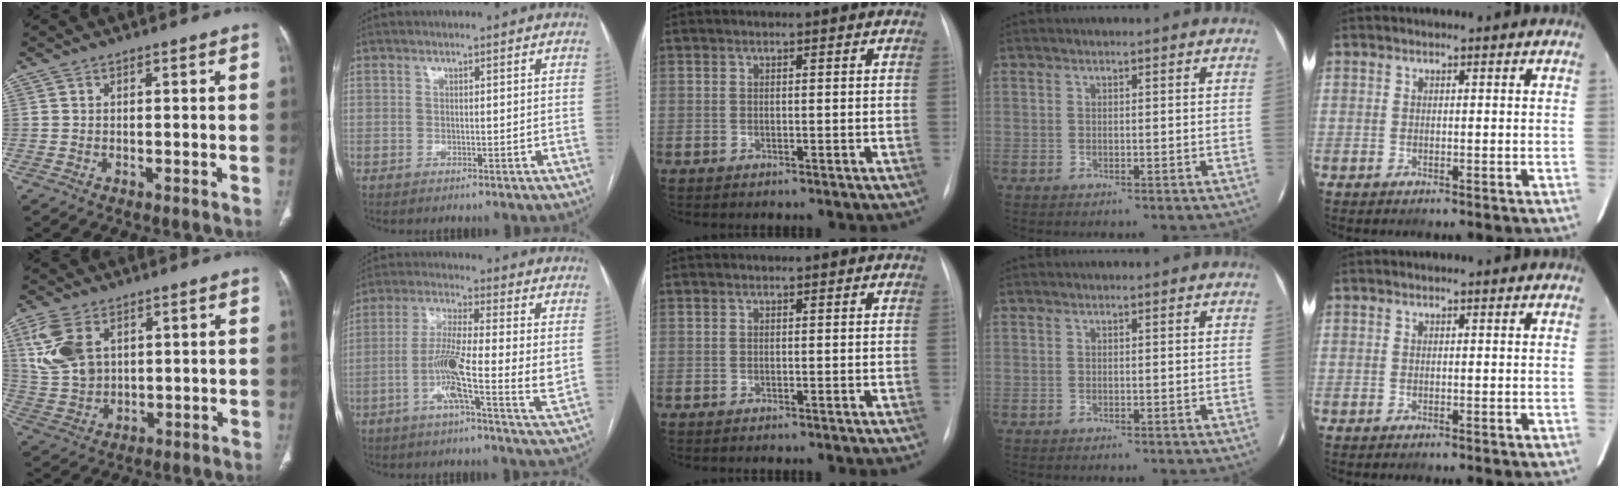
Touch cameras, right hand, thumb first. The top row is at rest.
{"thumb": {"total": 11.0, "force": [4.1, 7.1, 7.4], "torque": [-0.157, -0.006, 0.092]}, "index": {"total": 10.6, "force": [-1.2, 0.6, 10.5], "torque": [-0.188, -0.004, -0.037]}}